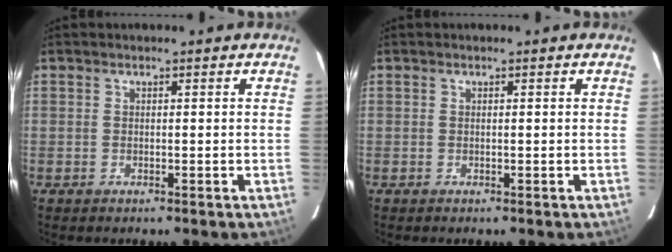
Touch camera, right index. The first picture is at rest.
{"total": 0.0}